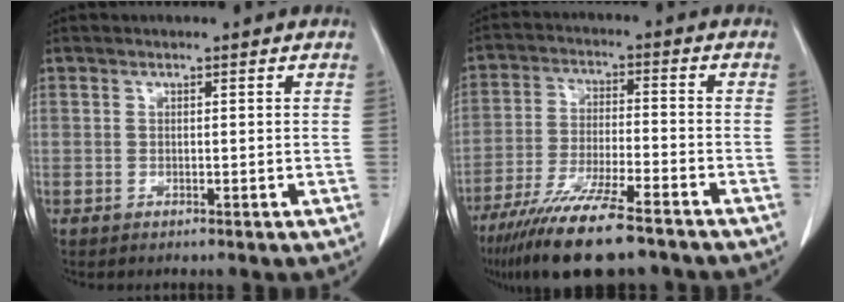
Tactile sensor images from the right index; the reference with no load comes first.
{"total": 15.5, "force": [-11.7, 2.0, 9.9], "torque": [-0.189, -0.043, -0.200]}